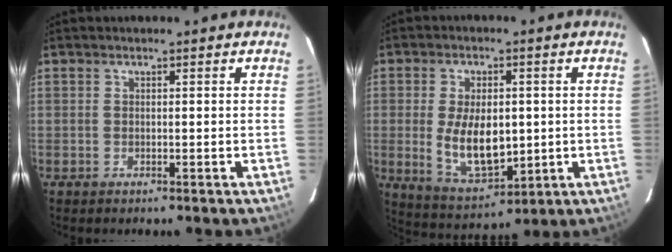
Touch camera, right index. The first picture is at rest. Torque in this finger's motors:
{"motor_torque": [0.65, -0.34, 0.36, 0.08]}